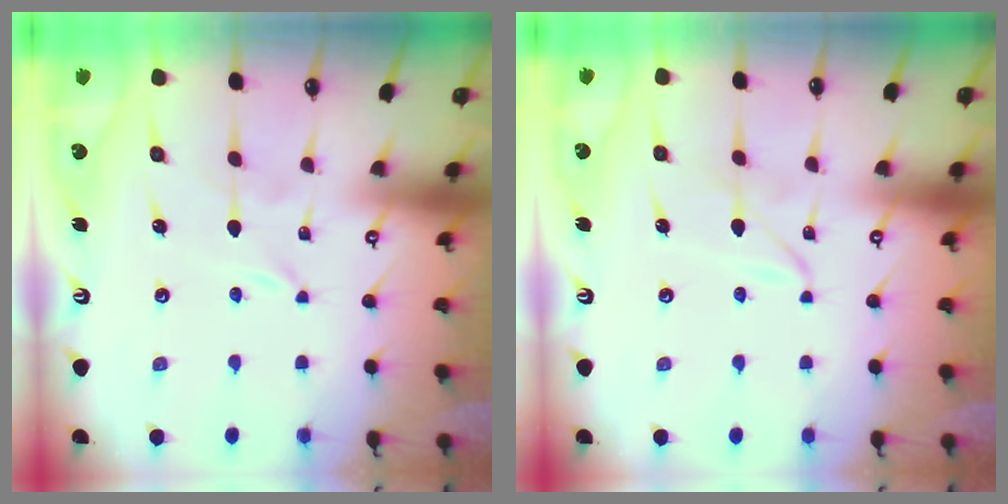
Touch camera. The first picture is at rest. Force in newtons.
{"total": 1.9, "press": 1.9, "slide": 0.2}